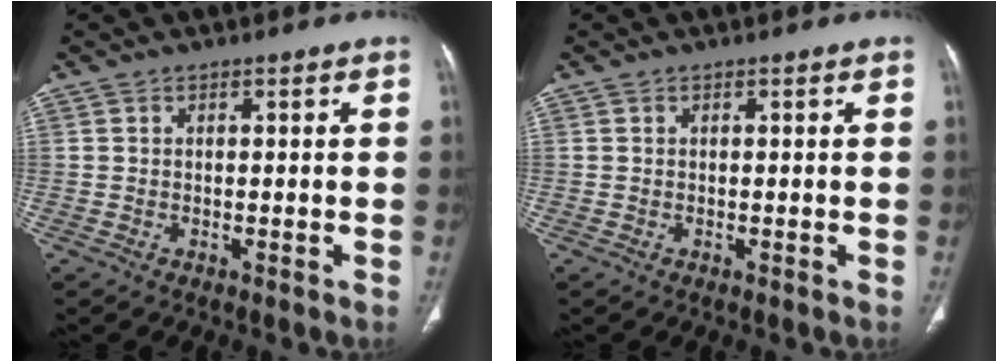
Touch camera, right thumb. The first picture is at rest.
{"total": 0.0}